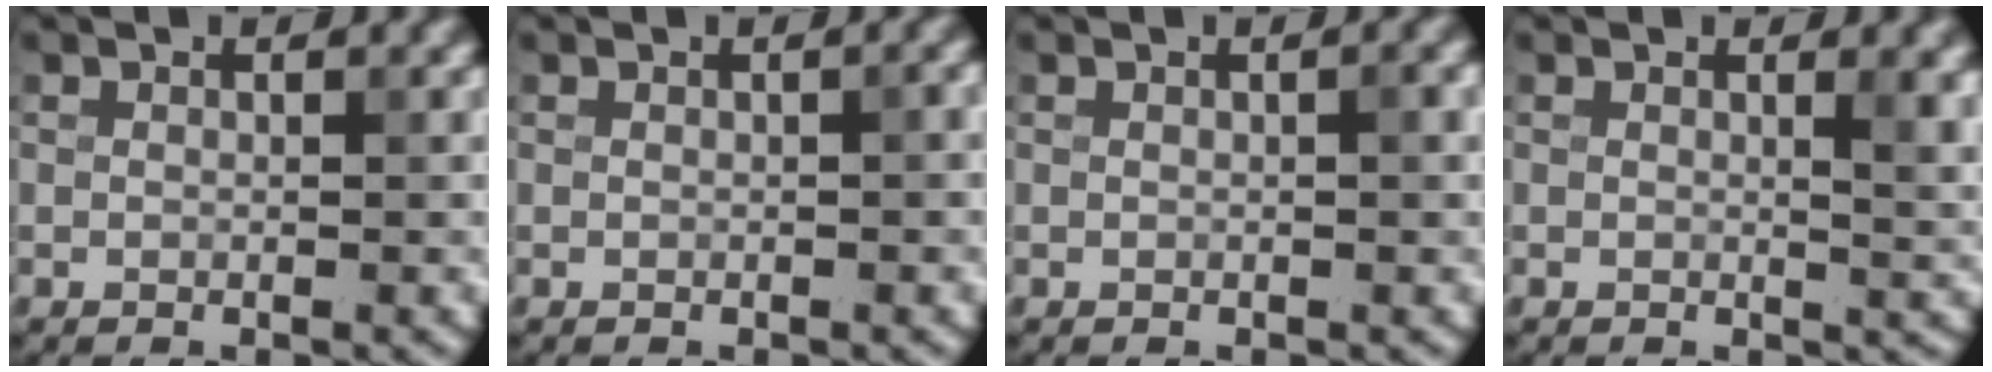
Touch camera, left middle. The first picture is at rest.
{"total": 0.9, "force": [0.0, 0.2, 0.9], "torque": [-0.011, 0.005, 0.002]}
{"total": 1.5, "force": [0.2, 0.4, 1.4], "torque": [-0.019, 0.004, 0.002]}
{"total": 3.1, "force": [1.0, 1.0, 2.8], "torque": [-0.024, -0.003, 0.012]}